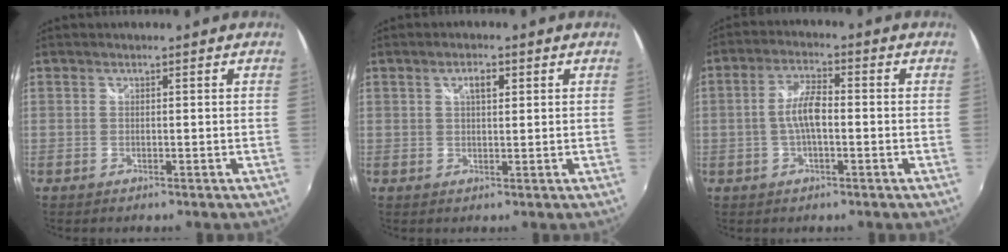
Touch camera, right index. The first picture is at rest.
{"total": 2.8, "force": [1.1, 1.2, 2.3], "torque": [-0.038, 0.006, 0.017]}
{"total": 5.7, "force": [-0.9, 1.8, 5.3], "torque": [-0.105, 0.009, -0.018]}